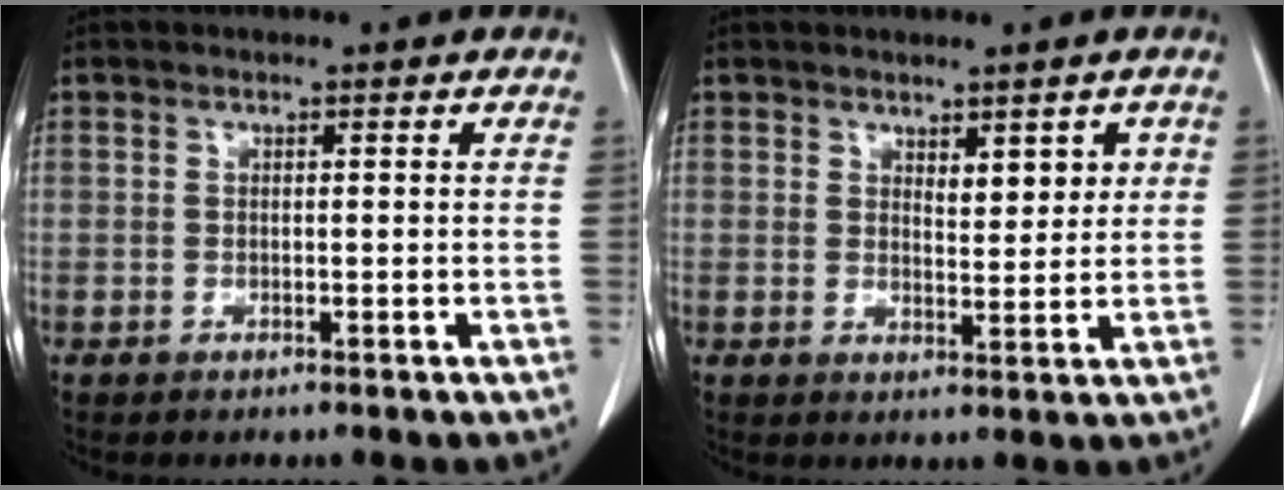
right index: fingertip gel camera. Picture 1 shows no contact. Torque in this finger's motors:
{"motor_torque": [0.12, 0.14, 0.05, 0.03]}